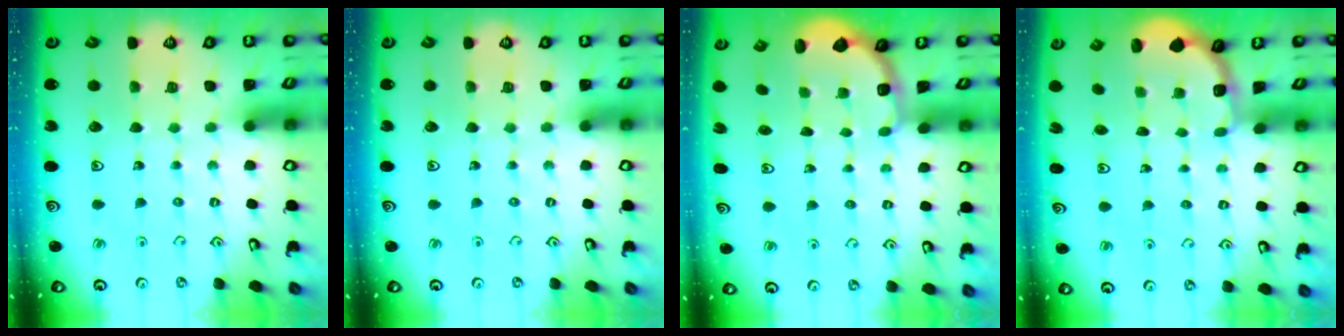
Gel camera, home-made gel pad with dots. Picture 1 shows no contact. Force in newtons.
{"total": 0.0}
{"total": 2.8, "press": 2.1, "slide": 1.8}
{"total": 1.9, "press": 1.8, "slide": 0.8}